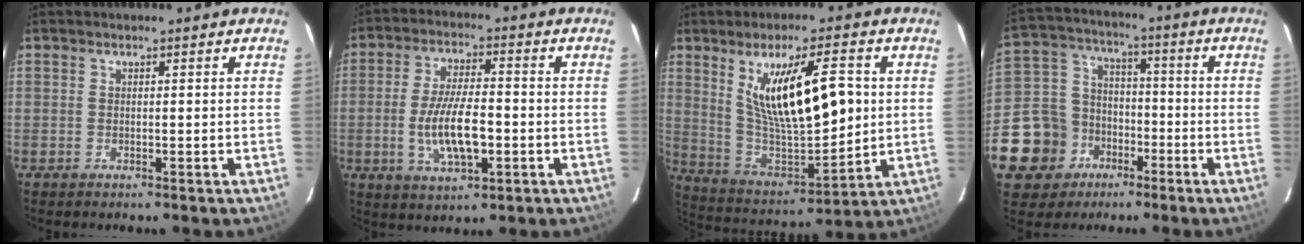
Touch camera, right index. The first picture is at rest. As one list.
[{"total": 10.6, "force": [-2.4, 3.8, 9.6], "torque": [-0.190, -0.007, -0.039]}, {"total": 18.1, "force": [4.3, 5.9, 16.6], "torque": [-0.283, -0.013, 0.098]}, {"total": 15.5, "force": [-8.0, 12.6, 4.0], "torque": [-0.135, 0.041, -0.125]}]